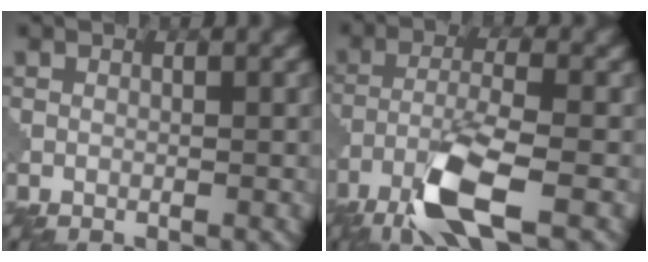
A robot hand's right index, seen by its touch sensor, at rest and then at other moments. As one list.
[{"total": 7.0, "force": [-4.1, 1.4, 5.5], "torque": [-0.113, -0.004, -0.086]}]